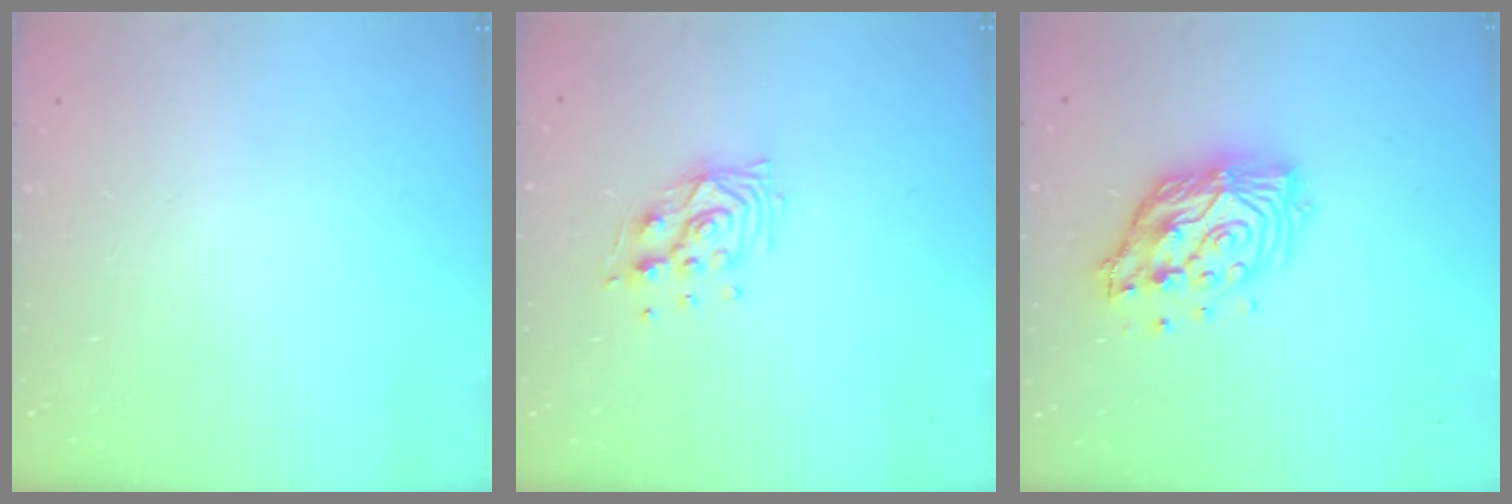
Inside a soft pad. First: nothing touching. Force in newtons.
{"total": 9.5, "press": 9.5, "slide": 0.4}
{"total": 14.5, "press": 14.4, "slide": 1.2}